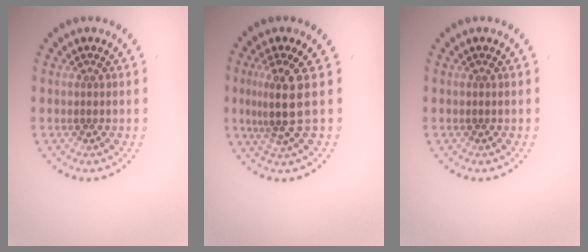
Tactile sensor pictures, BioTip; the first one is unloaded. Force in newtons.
{"total": 3.5, "press": 2.5, "slide": 2.4}
{"total": 0.0}